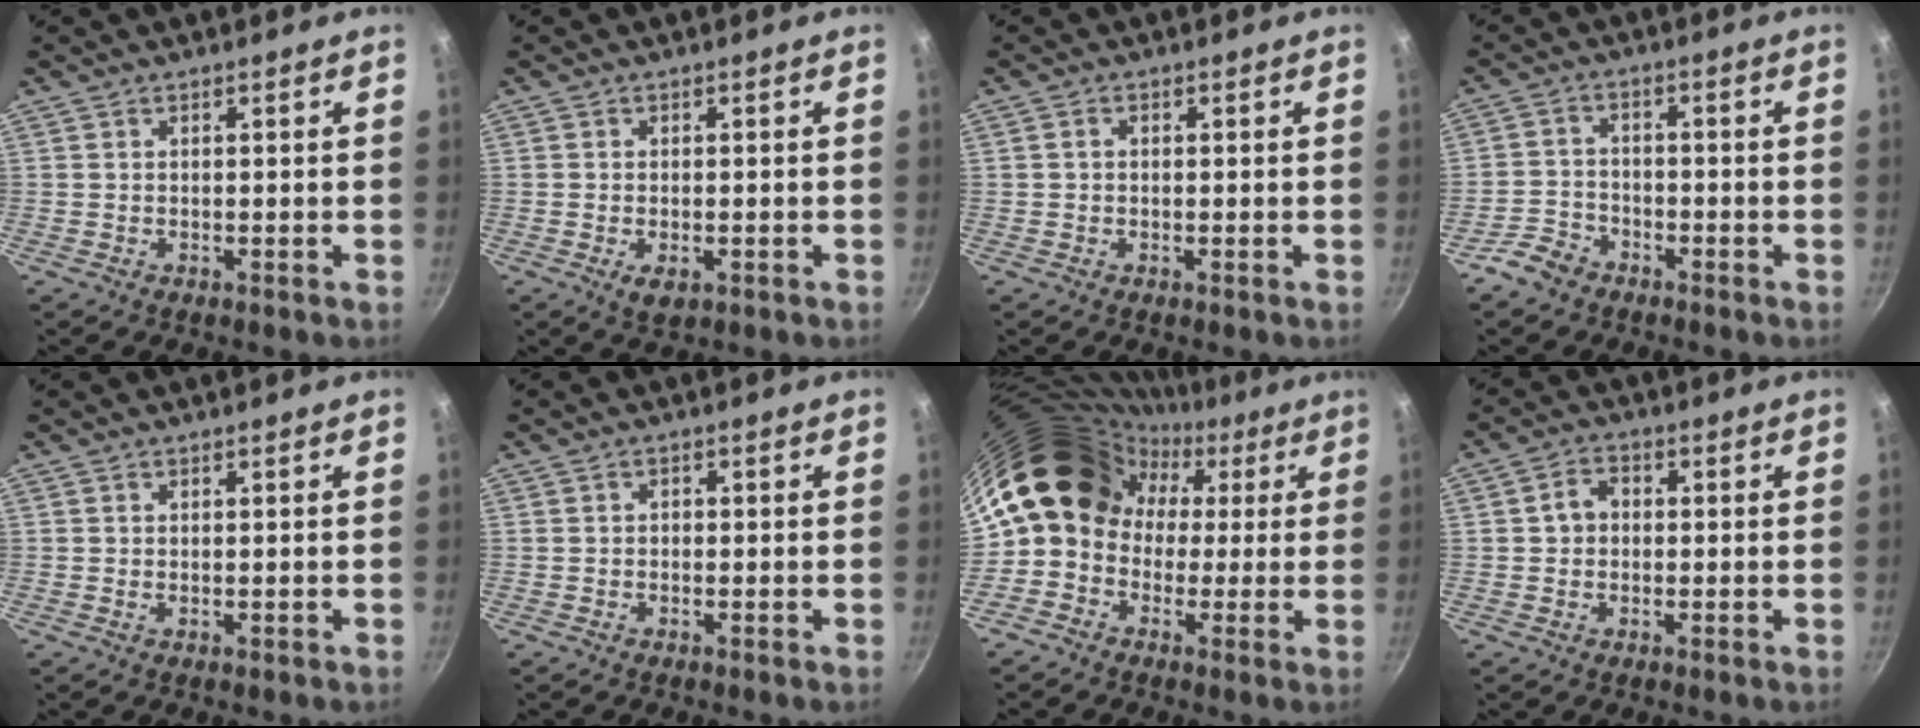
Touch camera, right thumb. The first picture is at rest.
{"total": 3.2, "force": [-1.1, 1.8, 2.5], "torque": [-0.041, -0.006, -0.014]}
{"total": 1.2, "force": [0.0, 0.9, 0.7], "torque": [-0.011, 0.007, 0.000]}
{"total": 5.9, "force": [-4.4, 3.5, 1.8], "torque": [-0.029, 0.040, -0.087]}
{"total": 0.0}
{"total": 0.9, "force": [-0.2, 0.7, 0.5], "torque": [-0.007, 0.004, -0.004]}
{"total": 15.8, "force": [1.1, 13.7, 7.8], "torque": [-0.093, 0.056, -0.004]}
{"total": 4.1, "force": [0.1, 3.4, 2.3], "torque": [-0.022, 0.014, -0.004]}